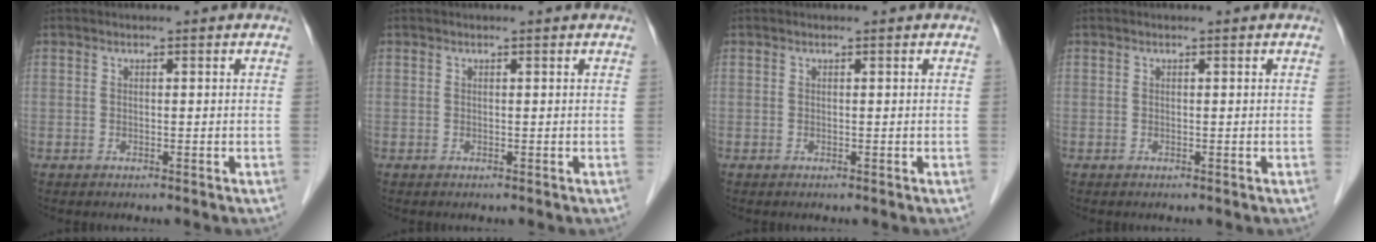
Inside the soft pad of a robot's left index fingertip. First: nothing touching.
{"total": 0.0}
{"total": 0.0}
{"total": 0.0}